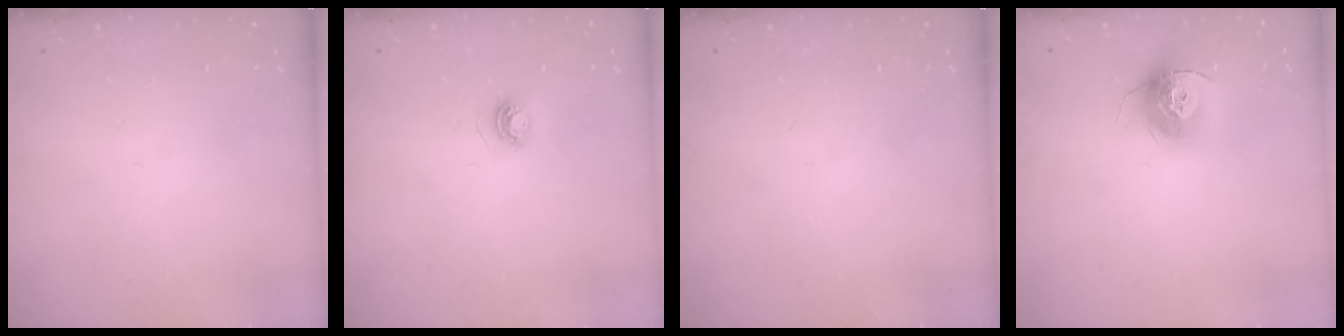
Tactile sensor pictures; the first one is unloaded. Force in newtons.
{"total": 3.7, "press": 3.7, "slide": 0.5}
{"total": 0.0}
{"total": 12.1, "press": 12.1, "slide": 0.8}